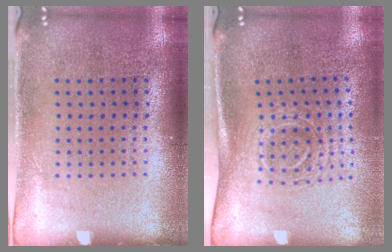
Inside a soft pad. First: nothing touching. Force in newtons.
{"total": 1.6, "press": 1.2, "slide": 1.1}